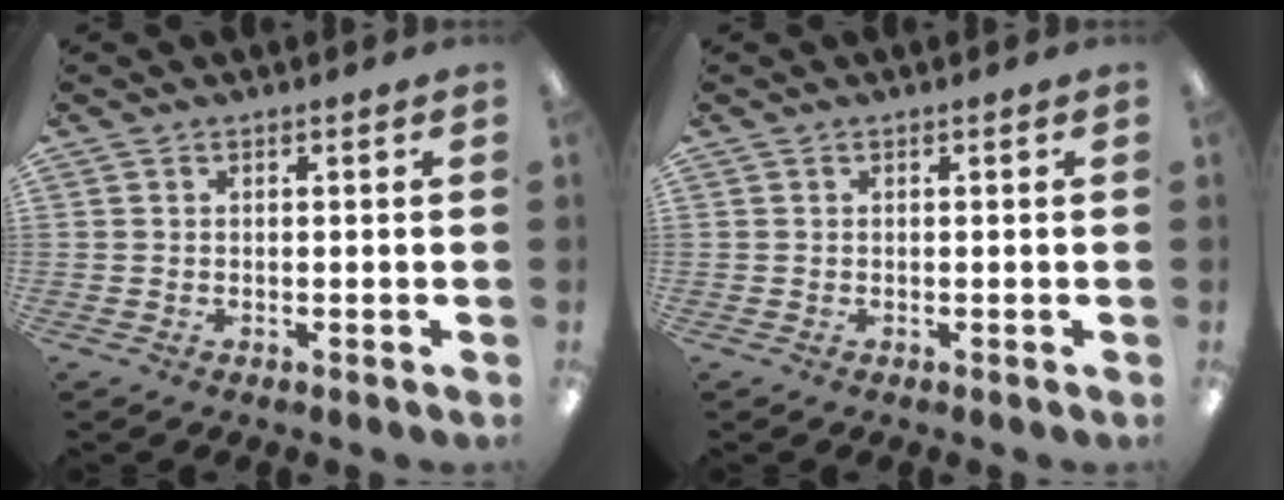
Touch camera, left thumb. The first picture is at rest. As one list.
[{"total": 0.0}]